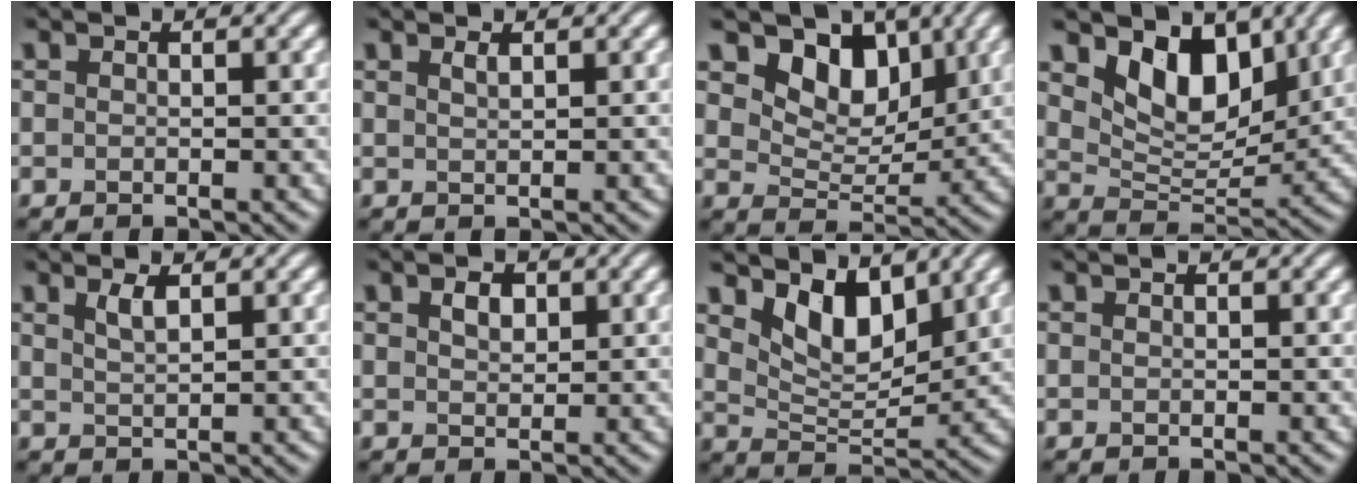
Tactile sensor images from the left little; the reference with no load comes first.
{"total": 0.8, "force": [0.6, 0.2, 0.5], "torque": [-0.009, 0.002, 0.010]}
{"total": 6.1, "force": [3.4, 3.8, 3.4], "torque": [-0.060, -0.013, 0.052]}
{"total": 6.6, "force": [3.4, 3.8, 4.2], "torque": [-0.076, -0.016, 0.052]}
{"total": 1.6, "force": [1.0, 0.4, 1.1], "torque": [-0.024, 0.002, 0.019]}
{"total": 1.7, "force": [0.8, 1.0, 1.1], "torque": [-0.021, 0.003, 0.013]}
{"total": 5.2, "force": [3.2, 2.5, 3.3], "torque": [-0.068, -0.014, 0.052]}
{"total": 0.0}